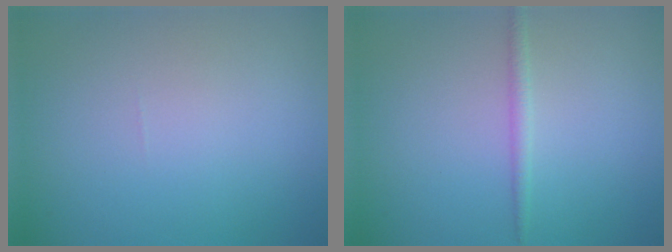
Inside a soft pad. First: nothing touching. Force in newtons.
{"total": 1.2, "press": 1.2, "slide": 0.1}